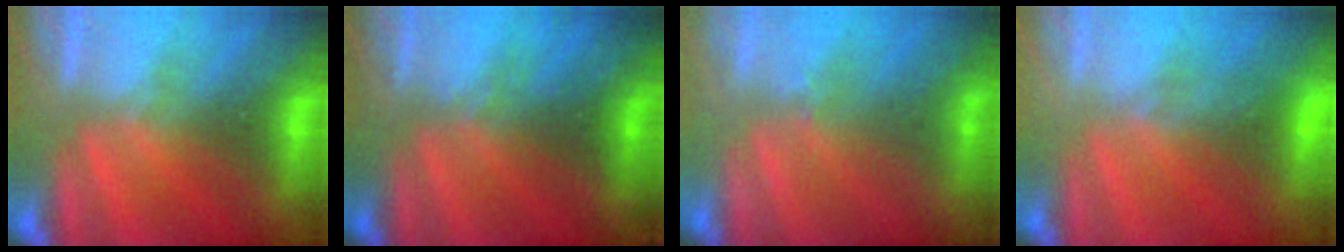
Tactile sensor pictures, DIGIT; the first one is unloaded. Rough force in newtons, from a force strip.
{"total": 8.5}
{"total": 2.3}
{"total": 4.5}